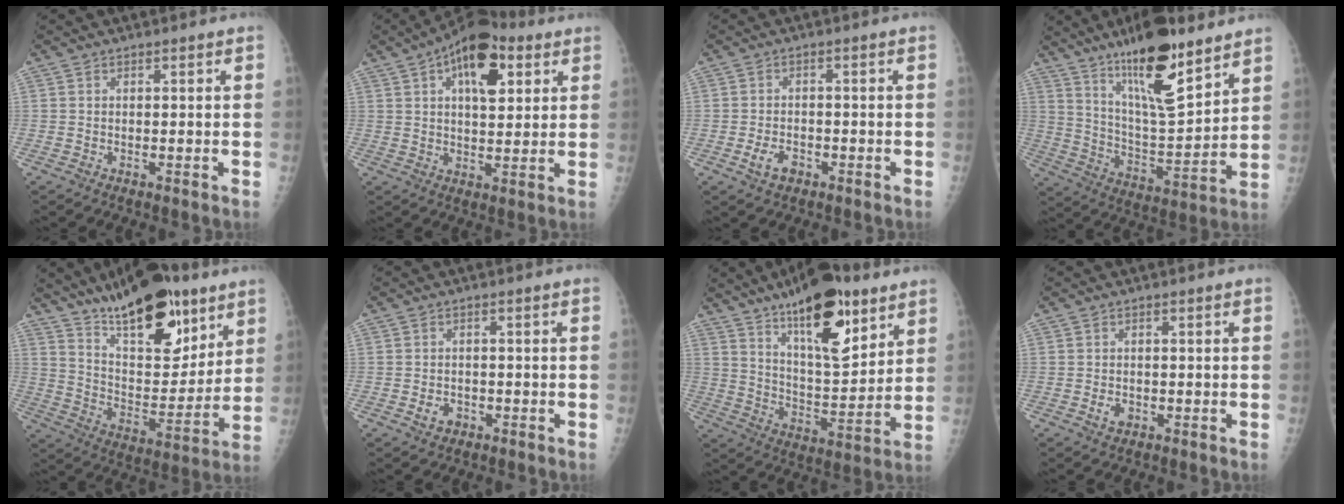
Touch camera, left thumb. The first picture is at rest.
{"total": 13.2, "force": [5.6, 6.6, 9.9], "torque": [-0.119, -0.002, 0.083]}
{"total": 3.8, "force": [-1.8, 2.5, 2.3], "torque": [-0.037, 0.010, -0.030]}
{"total": 18.7, "force": [12.5, 5.0, 12.9], "torque": [-0.190, -0.078, 0.219]}
{"total": 22.8, "force": [15.2, 9.2, 14.4], "torque": [-0.180, -0.075, 0.251]}
{"total": 2.8, "force": [-1.1, 2.2, 1.3], "torque": [-0.014, 0.006, -0.014]}
{"total": 19.7, "force": [11.7, 7.3, 14.1], "torque": [-0.185, -0.066, 0.194]}
{"total": 2.3, "force": [-0.7, 1.7, 1.4], "torque": [-0.016, 0.002, -0.008]}